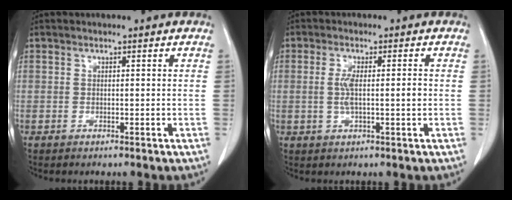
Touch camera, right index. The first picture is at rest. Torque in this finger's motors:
{"motor_torque": [0.73, -0.23, 0.29, 0.11]}